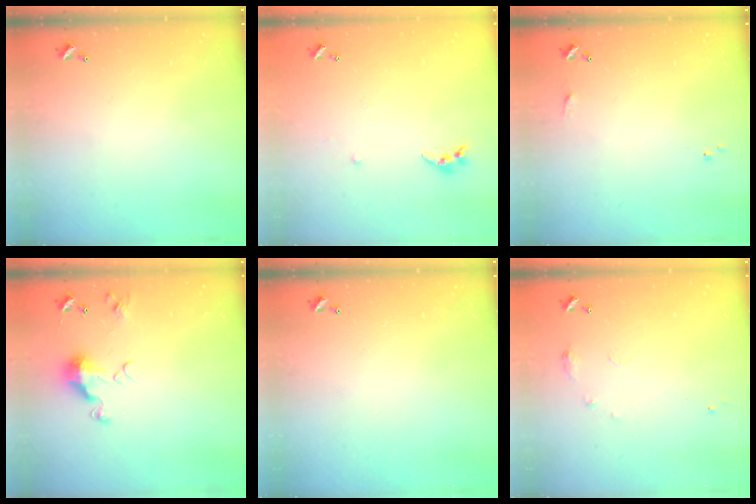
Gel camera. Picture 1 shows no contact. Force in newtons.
{"total": 5.4, "press": 5.4, "slide": 0.6}
{"total": 4.2, "press": 4.2, "slide": 0.6}
{"total": 6.6, "press": 6.5, "slide": 1.0}
{"total": 0.0}
{"total": 6.0, "press": 5.9, "slide": 0.8}